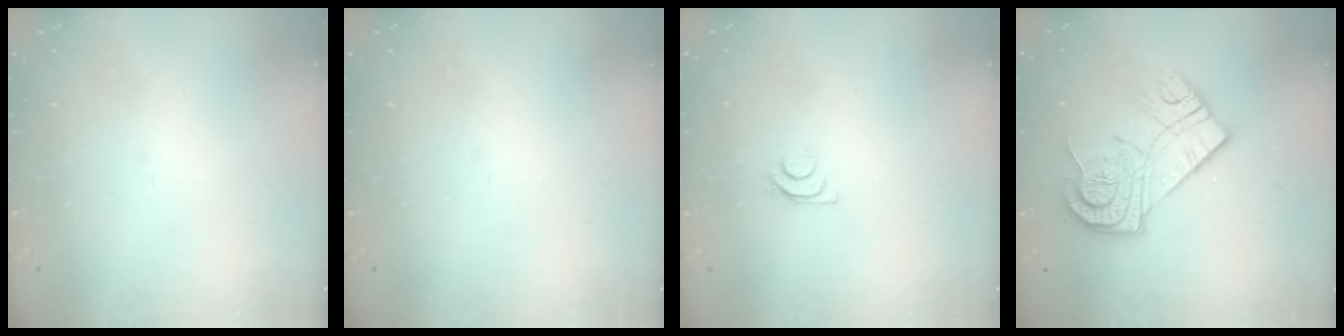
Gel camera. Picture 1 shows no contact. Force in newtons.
{"total": 0.0}
{"total": 4.3, "press": 4.2, "slide": 0.5}
{"total": 16.1, "press": 16.1, "slide": 1.5}